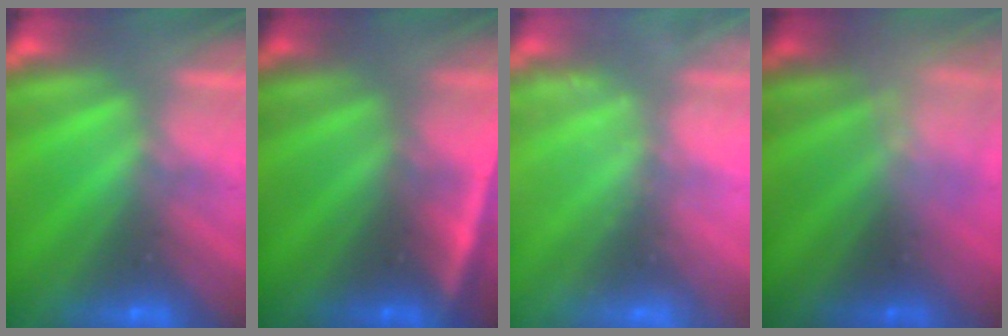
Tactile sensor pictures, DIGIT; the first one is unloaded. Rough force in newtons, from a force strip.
{"total": 5.1}
{"total": 2.4}
{"total": 2.2}